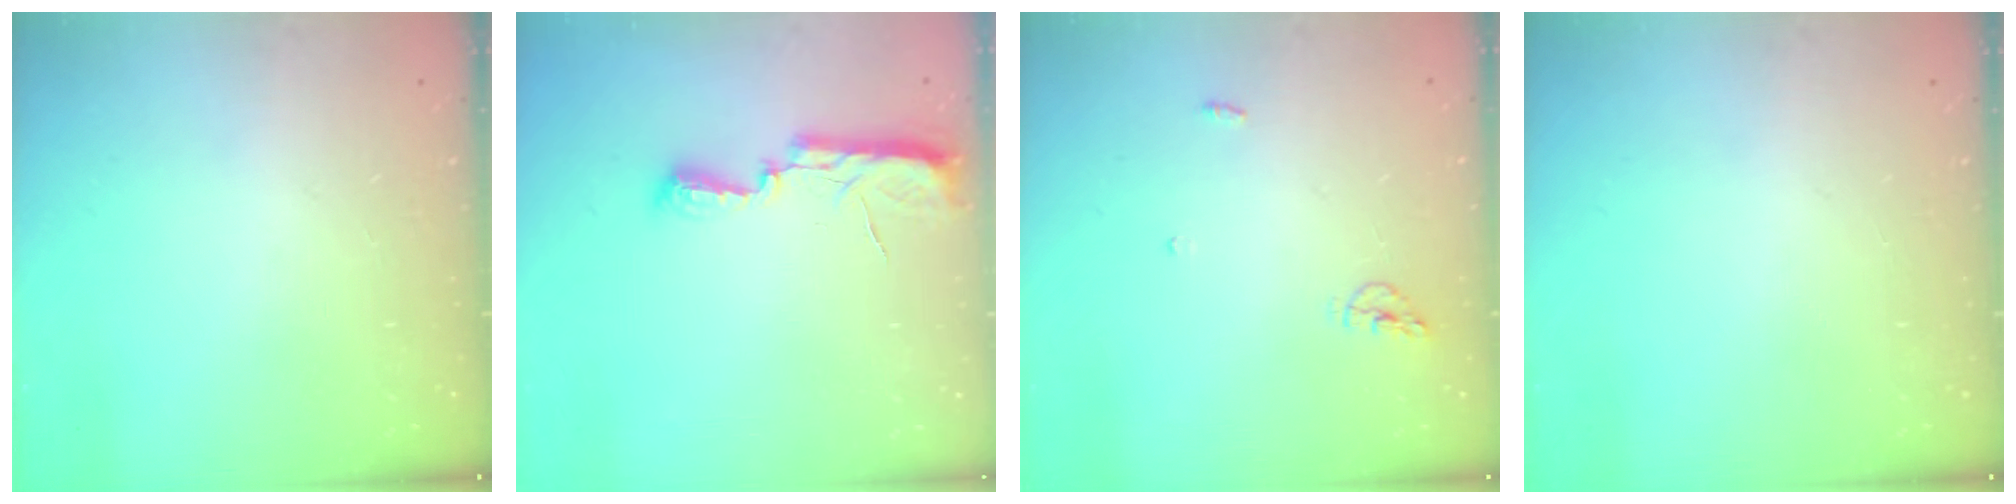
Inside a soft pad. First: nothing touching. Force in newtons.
{"total": 9.8, "press": 8.5, "slide": 4.8}
{"total": 4.6, "press": 4.5, "slide": 1.0}
{"total": 0.0}